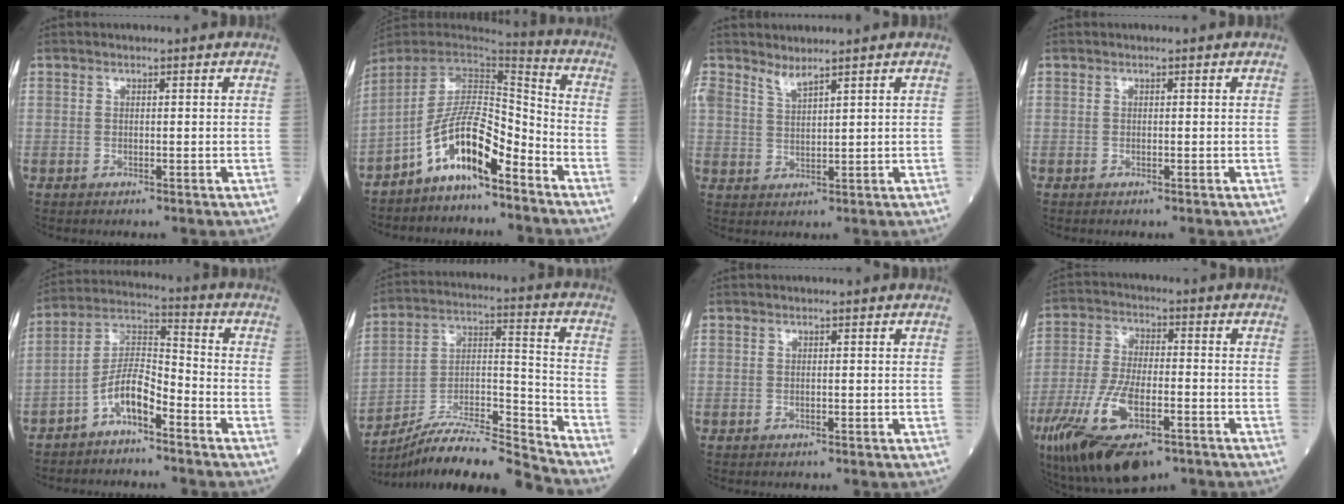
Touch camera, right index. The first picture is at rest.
{"total": 11.4, "force": [-7.0, 2.9, 8.5], "torque": [-0.158, 0.023, -0.130]}
{"total": 2.7, "force": [2.6, 0.2, 1.0], "torque": [-0.024, -0.005, 0.056]}
{"total": 0.0}
{"total": 7.5, "force": [-4.5, 2.3, 5.6], "torque": [-0.113, 0.021, -0.090]}
{"total": 16.9, "force": [-15.8, -0.7, 6.1], "torque": [-0.106, 0.025, -0.279]}
{"total": 0.0}
{"total": 17.1, "force": [-9.5, 6.0, 13.0], "torque": [-0.275, -0.026, -0.163]}